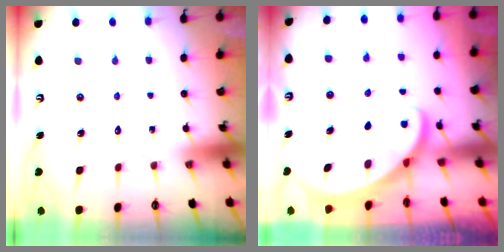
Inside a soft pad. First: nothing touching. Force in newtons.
{"total": 2.6, "press": 2.6, "slide": 0.2}